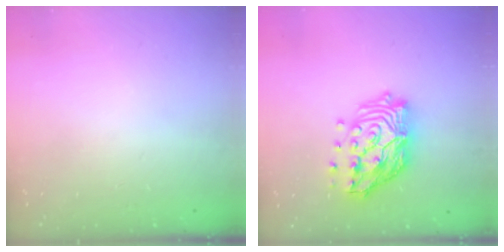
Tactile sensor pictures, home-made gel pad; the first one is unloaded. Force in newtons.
{"total": 17.9, "press": 17.8, "slide": 1.7}